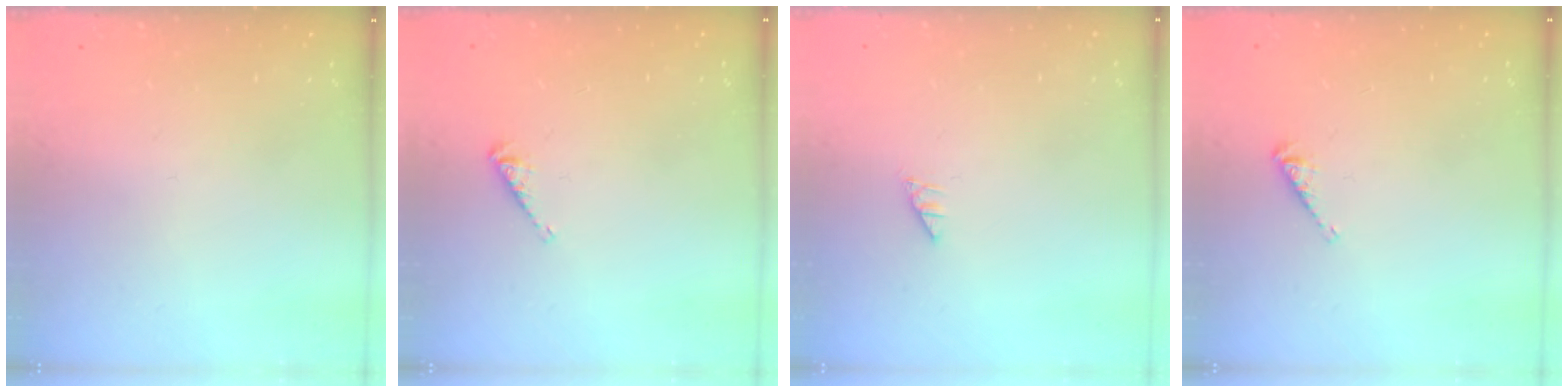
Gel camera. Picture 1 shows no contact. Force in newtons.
{"total": 2.6, "press": 2.6, "slide": 0.1}
{"total": 0.0}
{"total": 2.6, "press": 2.6, "slide": 0.1}